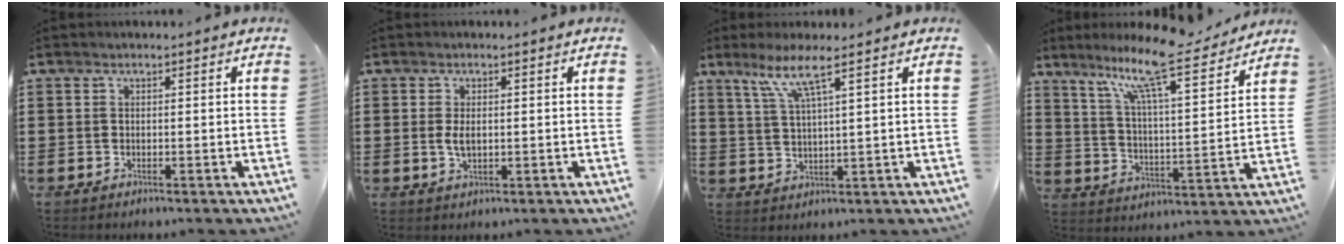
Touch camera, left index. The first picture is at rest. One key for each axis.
{"total": 2.5, "fx": 0.1, "fy": 1.1, "fz": 2.3, "tx": -0.053, "ty": 0.000, "tz": -0.001}
{"total": 6.6, "fx": 3.9, "fy": 0.3, "fz": 5.4, "tx": -0.116, "ty": 0.000, "tz": 0.068}
{"total": 12.4, "fx": 10.0, "fy": 0.9, "fz": 7.3, "tx": -0.154, "ty": -0.057, "tz": 0.165}